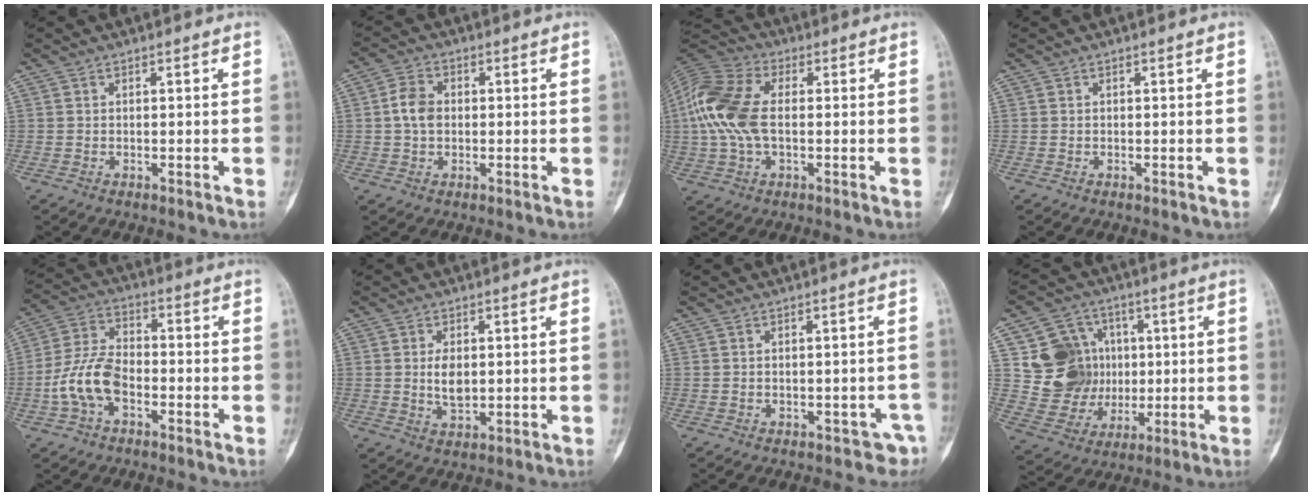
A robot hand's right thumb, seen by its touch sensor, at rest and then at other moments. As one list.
[{"total": 5.2, "force": [0.2, 3.8, 3.5], "torque": [-0.062, 0.010, -0.001]}, {"total": 13.5, "force": [1.3, 6.9, 11.6], "torque": [-0.279, 0.016, 0.023]}, {"total": 0.0}, {"total": 10.1, "force": [-3.4, 6.0, 7.4], "torque": [-0.151, 0.034, -0.072]}, {"total": 4.4, "force": [0.4, 2.5, 3.6], "torque": [-0.064, -0.008, 0.012]}, {"total": 3.2, "force": [-1.9, 2.2, 1.2], "torque": [0.001, 0.017, -0.022]}, {"total": 14.2, "force": [2.6, 13.0, 5.1], "torque": [-0.034, 0.007, 0.063]}]